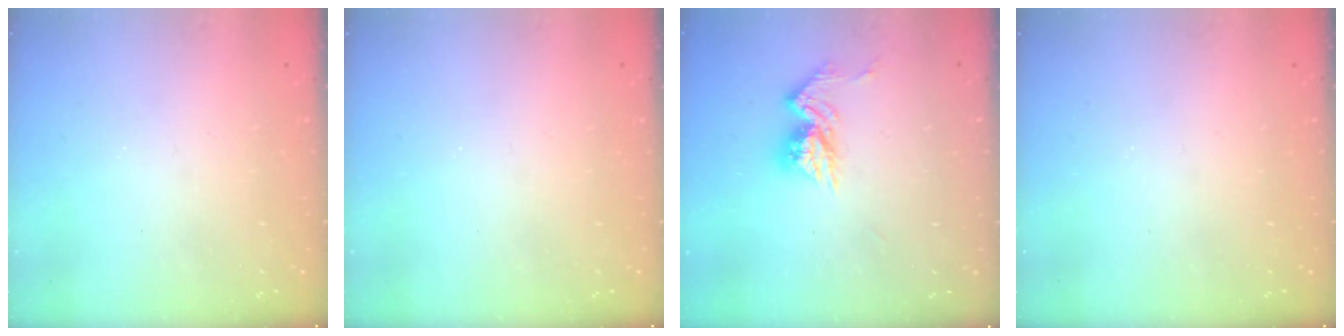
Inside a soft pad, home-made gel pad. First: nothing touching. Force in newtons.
{"total": 0.0}
{"total": 10.8, "press": 10.8, "slide": 1.0}
{"total": 0.0}